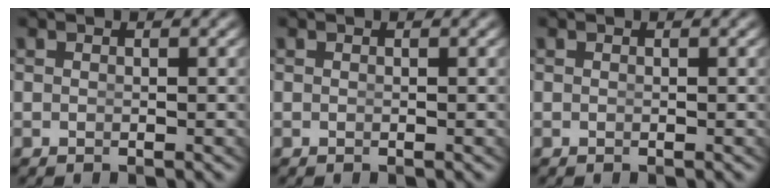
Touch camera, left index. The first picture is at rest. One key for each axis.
{"total": 0.0}
{"total": 1.1, "fx": -0.2, "fy": -1.0, "fz": -0.4, "tx": 0.011, "ty": -0.014, "tz": 0.009}